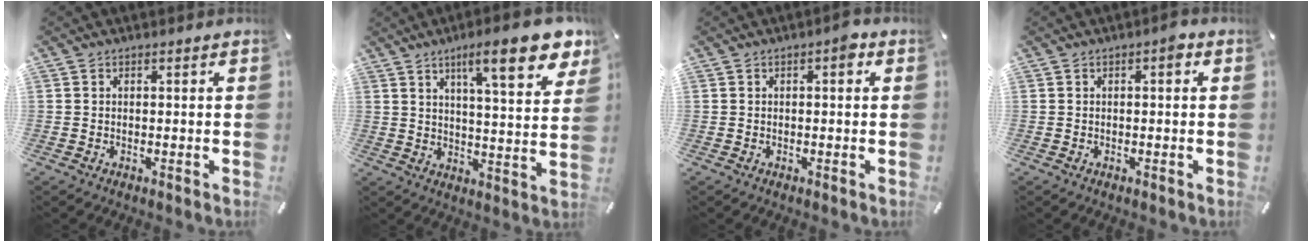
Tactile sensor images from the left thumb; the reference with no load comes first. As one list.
[{"total": 15.2, "force": [9.1, 3.8, 11.5], "torque": [-0.166, -0.045, 0.140]}, {"total": 2.9, "force": [0.5, 1.3, 2.6], "torque": [-0.030, 0.002, 0.000]}, {"total": 2.4, "force": [0.3, 1.1, 2.2], "torque": [-0.029, 0.006, -0.003]}]